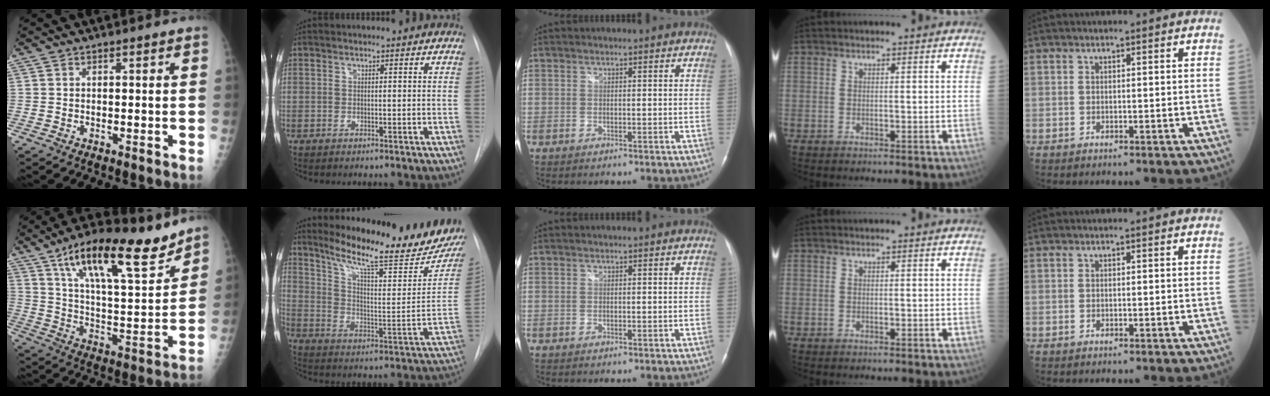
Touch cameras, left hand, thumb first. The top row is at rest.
{"thumb": {"total": 21.6, "force": [14.4, 6.1, 14.8], "torque": [-0.212, -0.064, 0.243]}, "index": {"total": 23.7, "force": [19.6, 3.3, 13.0], "torque": [-0.200, -0.053, 0.268]}}